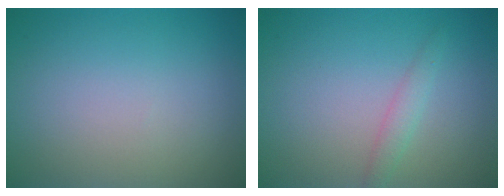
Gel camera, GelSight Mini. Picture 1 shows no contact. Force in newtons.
{"total": 1.4, "press": 1.4, "slide": 0.0}